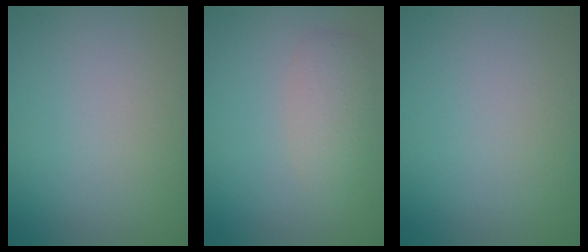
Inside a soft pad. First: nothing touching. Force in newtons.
{"total": 2.3, "press": 2.3, "slide": 0.1}
{"total": 0.0}